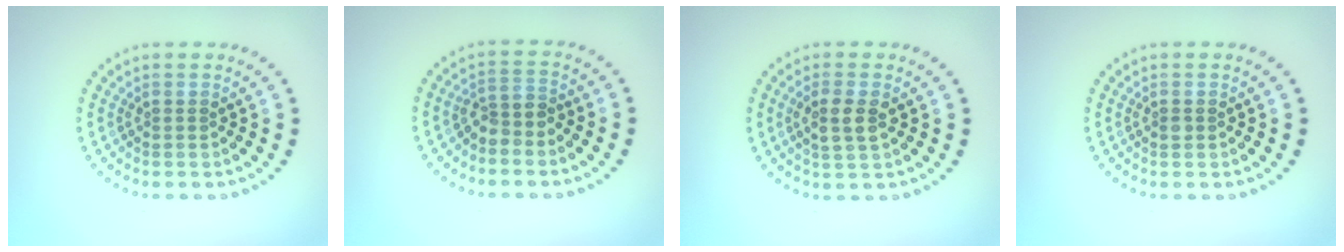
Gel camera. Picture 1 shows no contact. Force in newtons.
{"total": 2.2, "press": 1.6, "slide": 1.5}
{"total": 2.5, "press": 2.4, "slide": 0.6}
{"total": 0.6, "press": 0.6, "slide": 0.1}